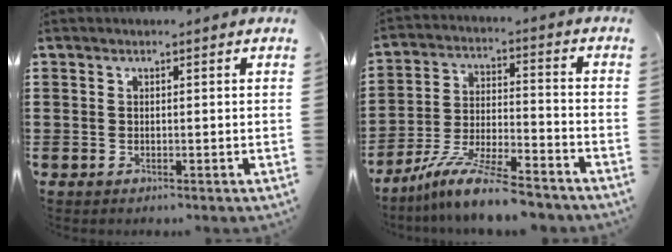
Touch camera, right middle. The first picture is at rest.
{"total": 10.4, "force": [-9.1, 0.8, 5.1], "torque": [-0.099, 0.012, -0.176]}